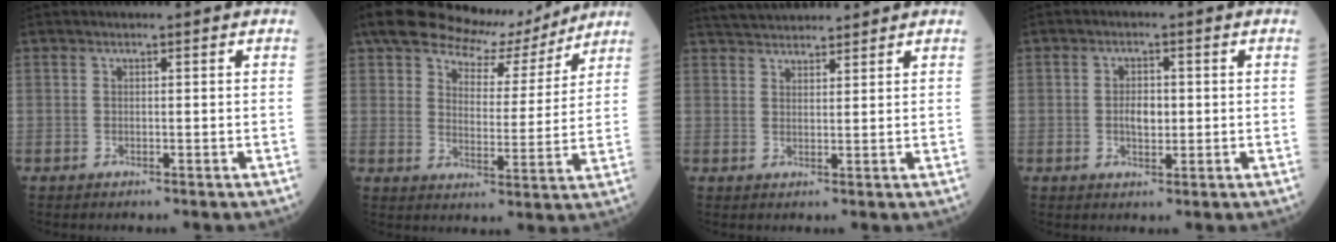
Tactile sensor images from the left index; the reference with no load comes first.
{"total": 12.4, "force": [10.6, 4.4, 4.6], "torque": [-0.071, 0.012, 0.154]}
{"total": 6.0, "force": [5.4, 1.1, 2.2], "torque": [-0.026, 0.037, 0.089]}
{"total": 3.0, "force": [-0.2, 1.6, 2.5], "torque": [-0.040, 0.001, -0.002]}